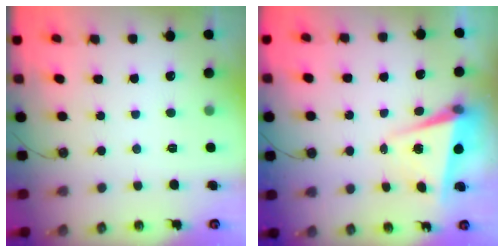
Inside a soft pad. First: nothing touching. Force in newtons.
{"total": 6.9, "press": 6.8, "slide": 0.8}